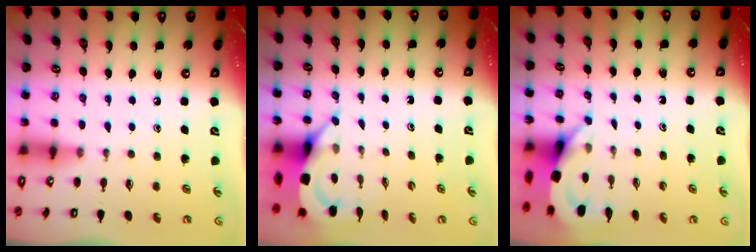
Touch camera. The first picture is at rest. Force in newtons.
{"total": 4.9, "press": 4.8, "slide": 0.4}
{"total": 3.9, "press": 3.9, "slide": 0.3}